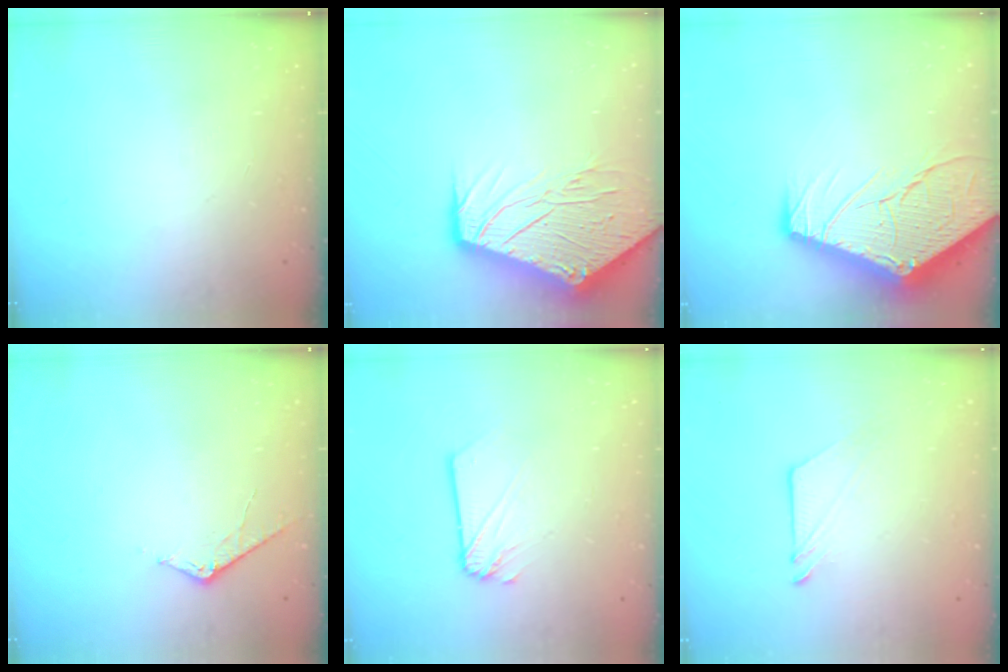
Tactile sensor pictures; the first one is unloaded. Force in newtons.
{"total": 20.5, "press": 20.4, "slide": 1.9}
{"total": 23.4, "press": 23.3, "slide": 2.9}
{"total": 6.1, "press": 6.0, "slide": 0.7}
{"total": 2.1, "press": 2.1, "slide": 0.1}
{"total": 4.8, "press": 4.7, "slide": 0.6}